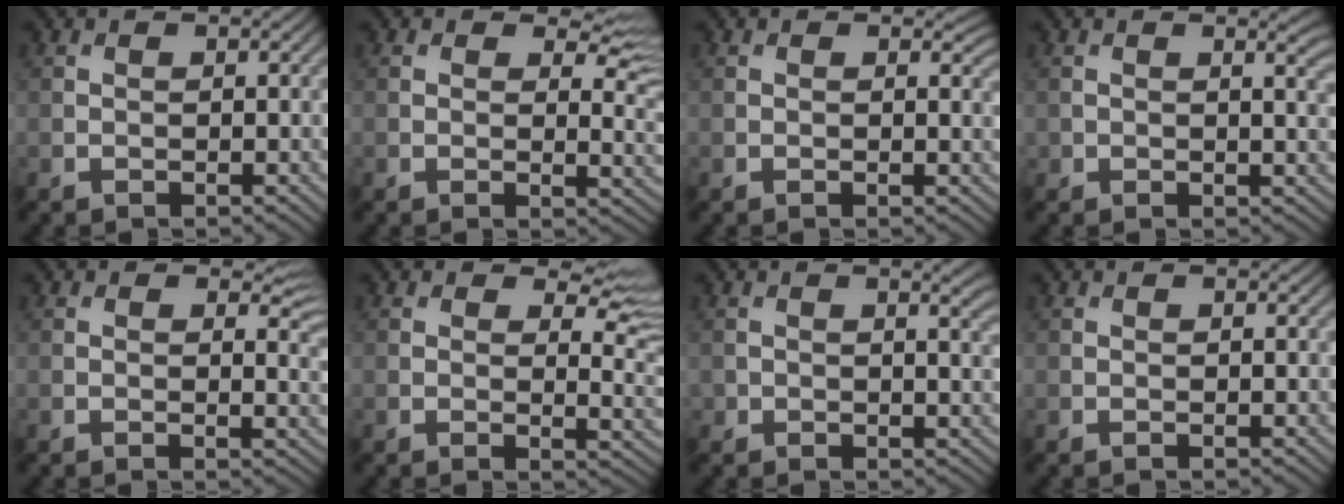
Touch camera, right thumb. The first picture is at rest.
{"total": 5.8, "force": [3.1, 2.6, 4.2], "torque": [-0.051, -0.004, 0.042]}
{"total": 1.0, "force": [0.3, 0.4, 0.9], "torque": [-0.010, -0.005, 0.003]}
{"total": 2.4, "force": [1.1, 0.9, 1.9], "torque": [-0.029, -0.007, 0.018]}
{"total": 3.3, "force": [1.2, 1.6, 2.5], "torque": [-0.033, -0.009, 0.016]}
{"total": 6.7, "force": [3.8, 2.9, 4.7], "torque": [-0.061, -0.002, 0.053]}
{"total": 2.3, "force": [1.1, 0.9, 1.9], "torque": [-0.028, -0.006, 0.016]}
{"total": 0.0}